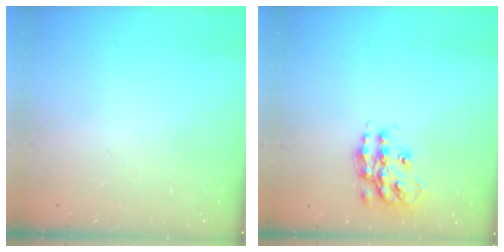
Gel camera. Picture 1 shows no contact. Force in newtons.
{"total": 13.4, "press": 13.4, "slide": 0.9}